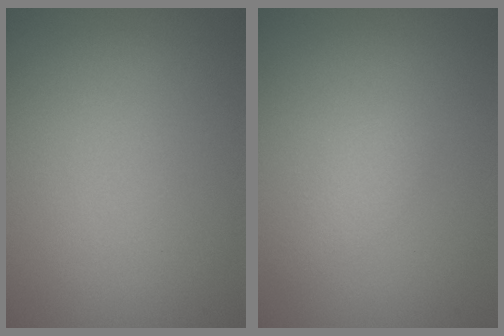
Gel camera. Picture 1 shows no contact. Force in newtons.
{"total": 1.3, "press": 1.3, "slide": 0.0}